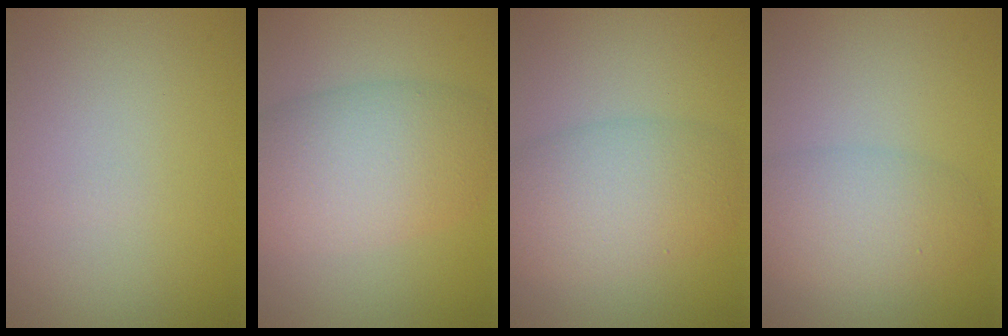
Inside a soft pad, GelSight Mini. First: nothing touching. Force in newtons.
{"total": 7.3, "press": 7.3, "slide": 0.4}
{"total": 5.9, "press": 5.9, "slide": 0.1}
{"total": 4.2, "press": 4.2, "slide": 0.2}